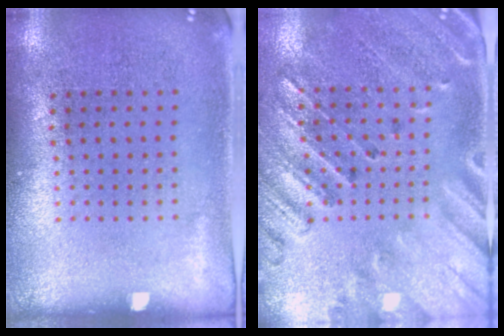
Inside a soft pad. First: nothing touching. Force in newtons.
{"total": 2.6, "press": 2.2, "slide": 1.3}